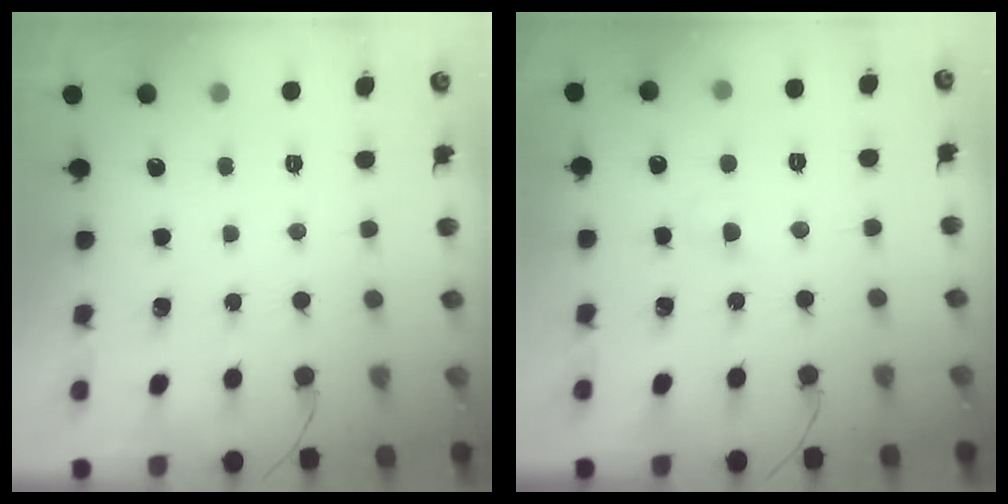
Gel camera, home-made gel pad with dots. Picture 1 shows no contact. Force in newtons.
{"total": 2.1, "press": 2.0, "slide": 0.9}